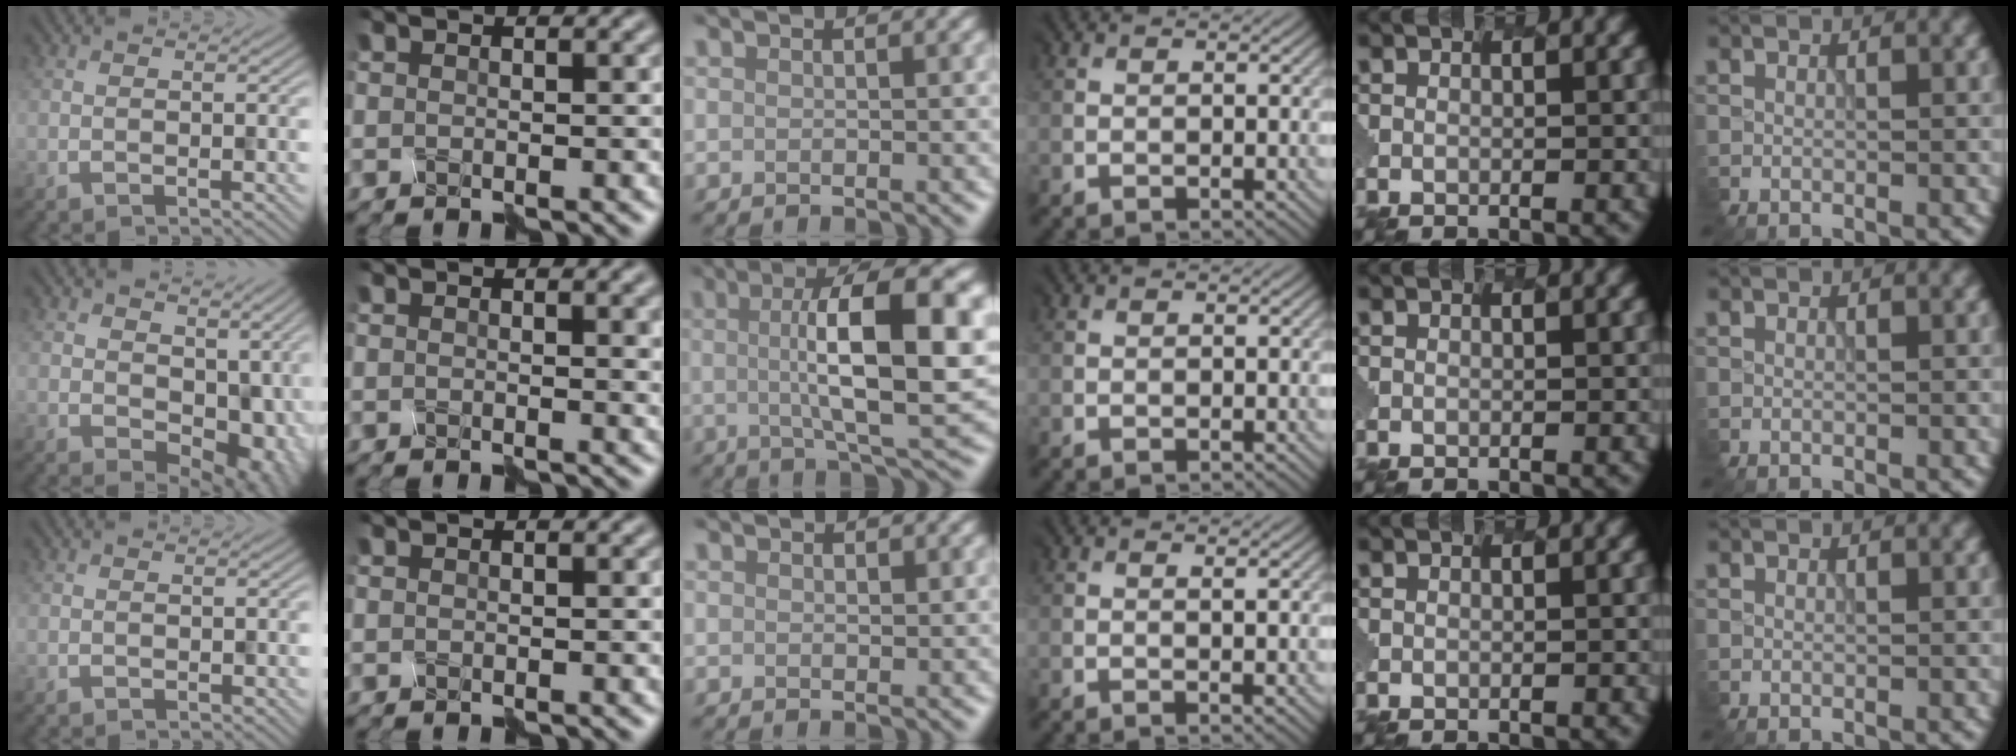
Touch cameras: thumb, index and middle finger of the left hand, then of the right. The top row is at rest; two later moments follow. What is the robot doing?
{"motion": "disassemble", "object": "spray bottle"}